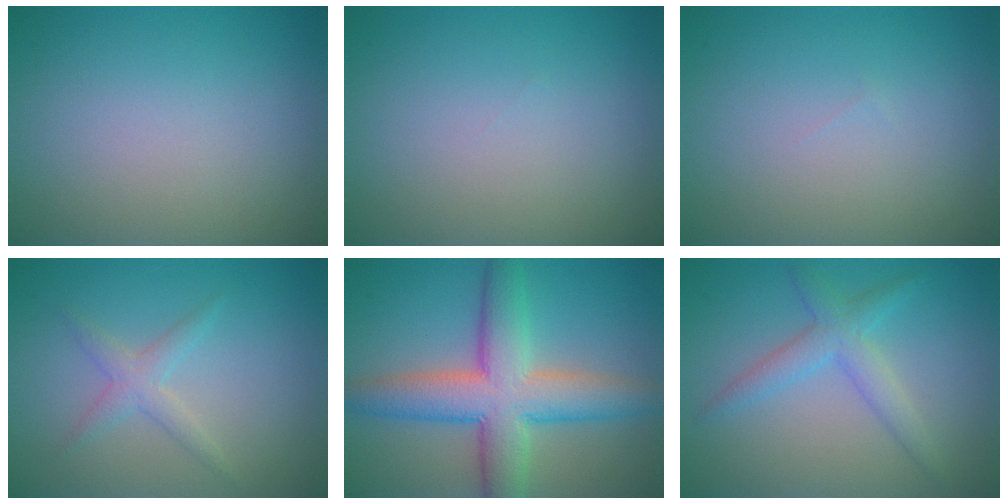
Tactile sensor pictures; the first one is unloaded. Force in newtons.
{"total": 0.0}
{"total": 0.0}
{"total": 1.8, "press": 1.8, "slide": 0.1}
{"total": 8.4, "press": 8.4, "slide": 0.3}
{"total": 3.0, "press": 3.0, "slide": 0.1}